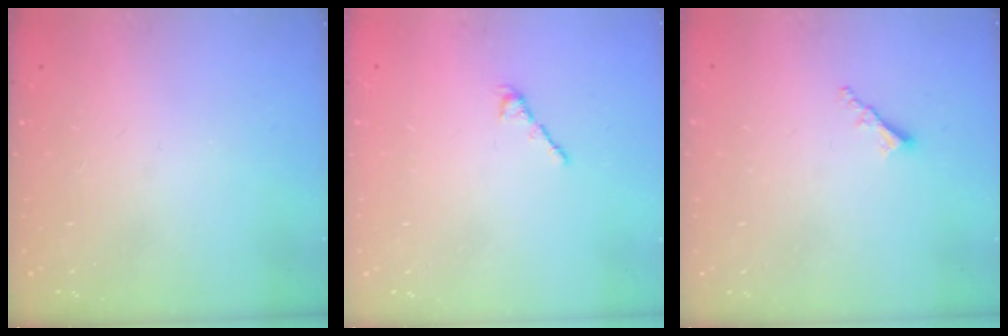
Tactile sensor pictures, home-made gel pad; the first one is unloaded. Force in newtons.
{"total": 2.2, "press": 2.2, "slide": 0.4}
{"total": 2.0, "press": 2.0, "slide": 0.5}